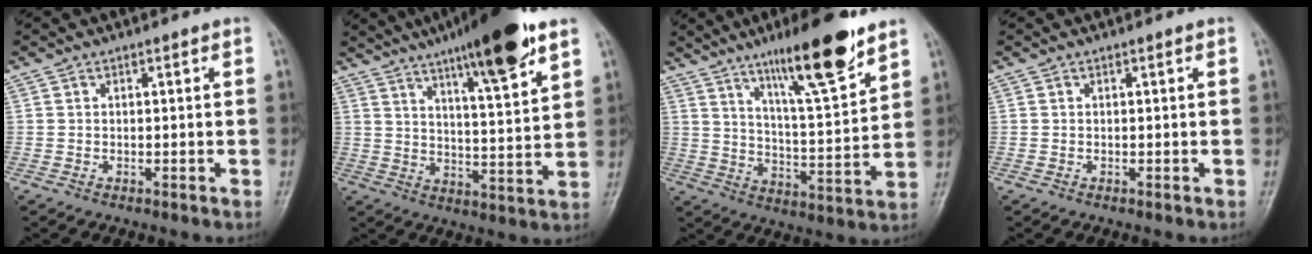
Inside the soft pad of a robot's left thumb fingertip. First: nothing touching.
{"total": 17.4, "force": [11.1, 2.7, 13.1], "torque": [-0.187, -0.049, 0.174]}
{"total": 16.8, "force": [11.1, 2.8, 12.3], "torque": [-0.180, -0.062, 0.186]}
{"total": 0.0}